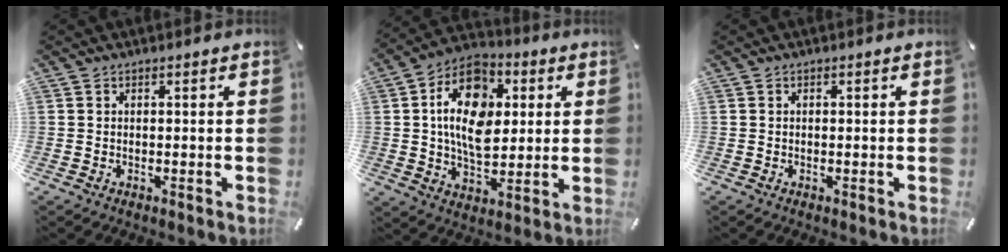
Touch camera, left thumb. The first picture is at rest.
{"total": 16.5, "force": [3.2, 11.1, 11.7], "torque": [-0.215, 0.005, 0.052]}
{"total": 0.0}